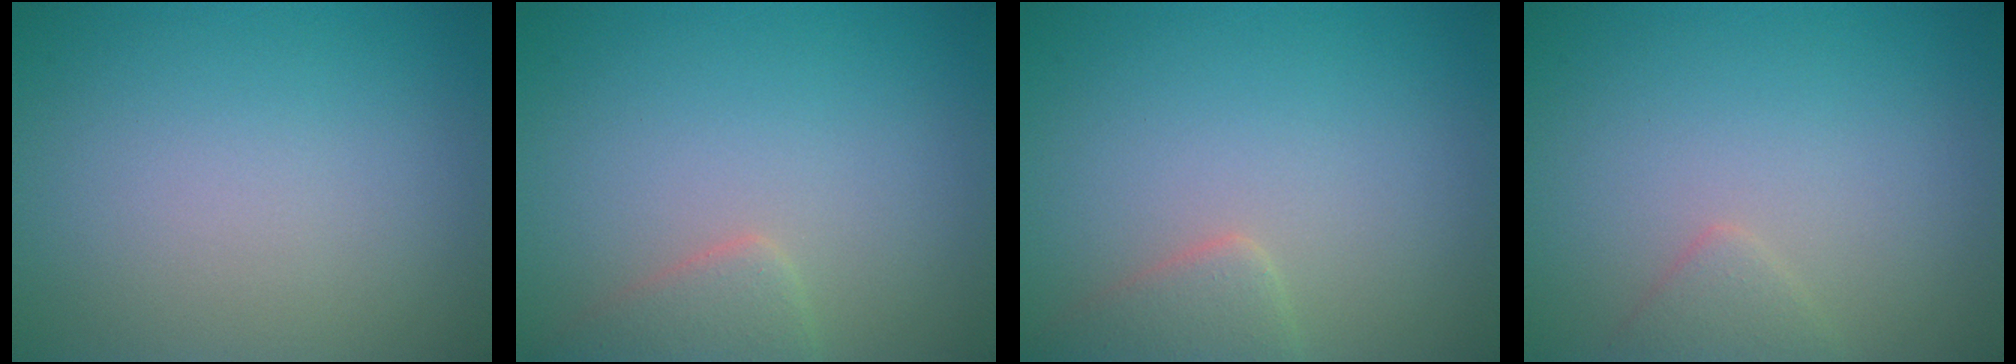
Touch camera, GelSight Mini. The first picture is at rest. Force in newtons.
{"total": 2.2, "press": 2.2, "slide": 0.2}
{"total": 2.3, "press": 2.3, "slide": 0.1}
{"total": 1.3, "press": 1.3, "slide": 0.0}